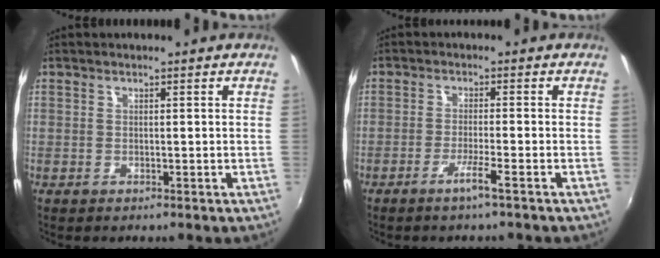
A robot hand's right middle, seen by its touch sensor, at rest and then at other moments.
{"total": 3.2, "force": [-2.2, -0.5, 2.3], "torque": [-0.050, -0.006, -0.043]}